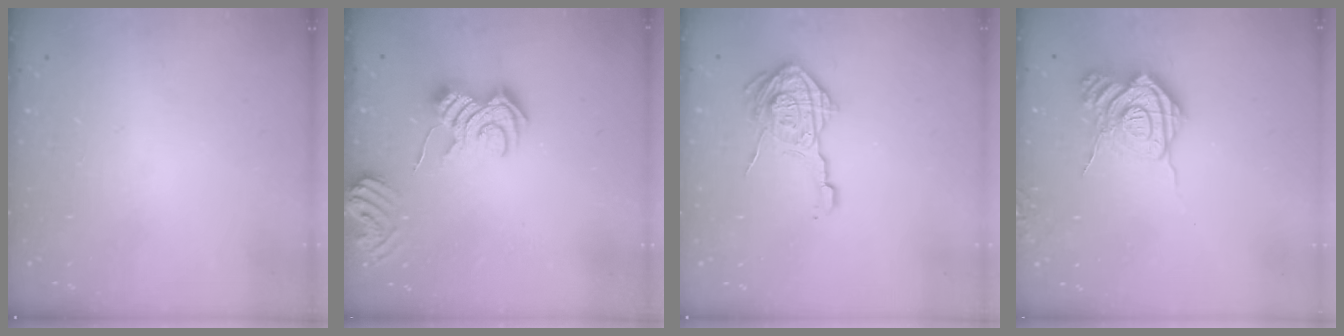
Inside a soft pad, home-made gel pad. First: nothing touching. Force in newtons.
{"total": 9.6, "press": 9.5, "slide": 0.6}
{"total": 15.5, "press": 15.4, "slide": 1.2}
{"total": 14.1, "press": 14.0, "slide": 1.3}